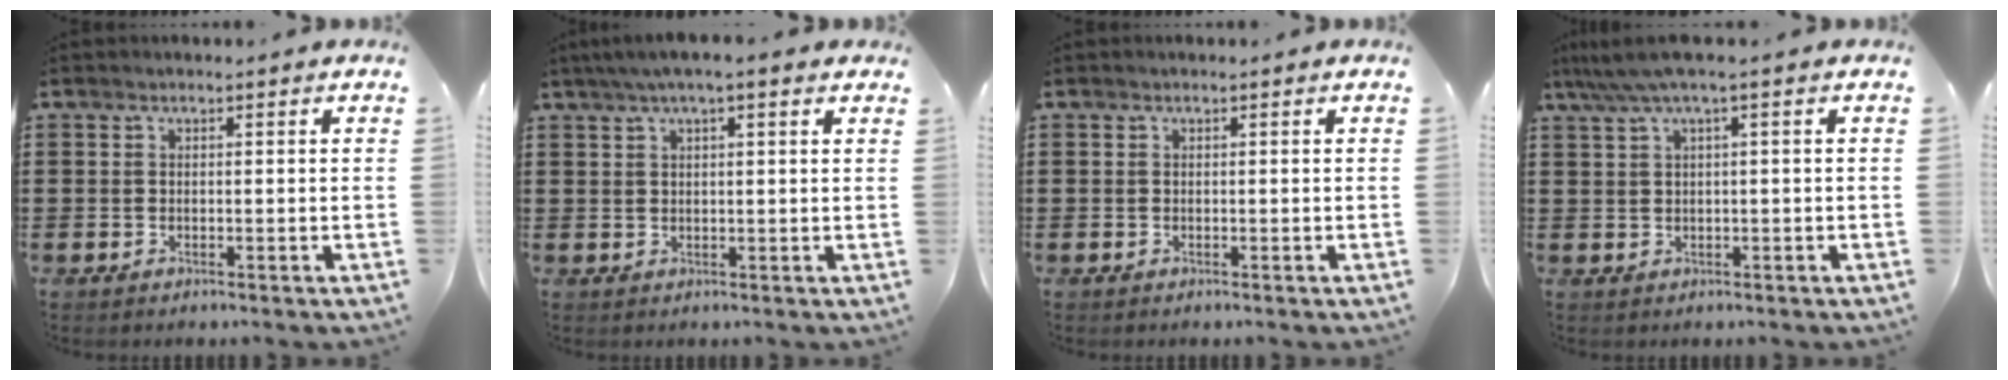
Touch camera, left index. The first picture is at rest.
{"total": 3.4, "force": [2.1, 0.4, 2.7], "torque": [-0.056, 0.007, 0.036]}
{"total": 0.0}
{"total": 3.0, "force": [0.7, 0.1, 2.9], "torque": [-0.064, -0.005, 0.007]}